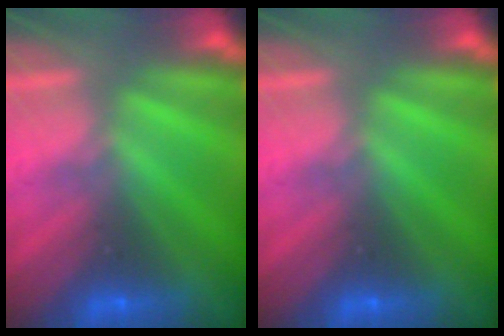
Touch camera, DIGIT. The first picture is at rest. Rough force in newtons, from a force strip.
{"total": 0.0}